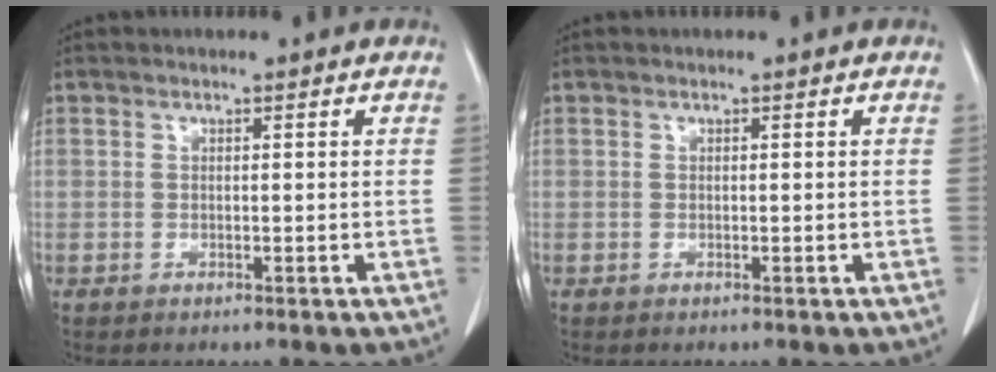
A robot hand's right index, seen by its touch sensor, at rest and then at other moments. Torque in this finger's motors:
{"motor_torque": [0.00, 0.00, 0.01, 0.00]}